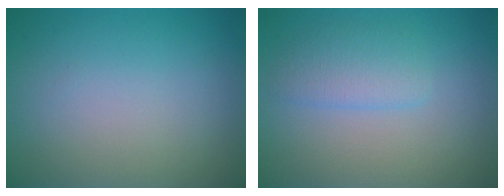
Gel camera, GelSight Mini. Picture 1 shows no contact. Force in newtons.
{"total": 2.4, "press": 2.4, "slide": 0.1}